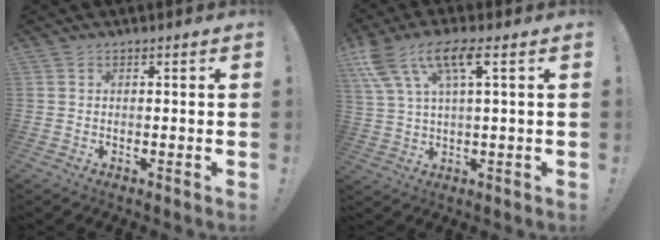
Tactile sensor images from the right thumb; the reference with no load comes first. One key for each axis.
{"total": 10.8, "fx": 4.9, "fy": 3.2, "fz": 9.0, "tx": -0.168, "ty": -0.005, "tz": 0.090}